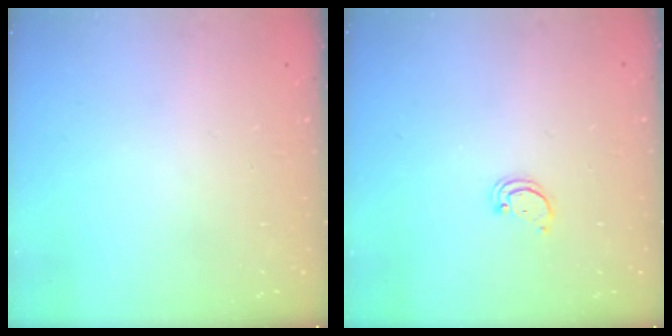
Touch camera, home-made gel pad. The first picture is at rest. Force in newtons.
{"total": 1.5, "press": 1.5, "slide": 0.1}